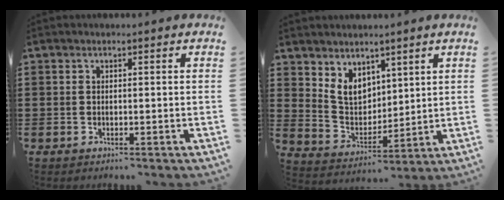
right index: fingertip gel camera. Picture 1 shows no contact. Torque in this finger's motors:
{"motor_torque": [0.24, 0.23, 0.23, 0.11]}